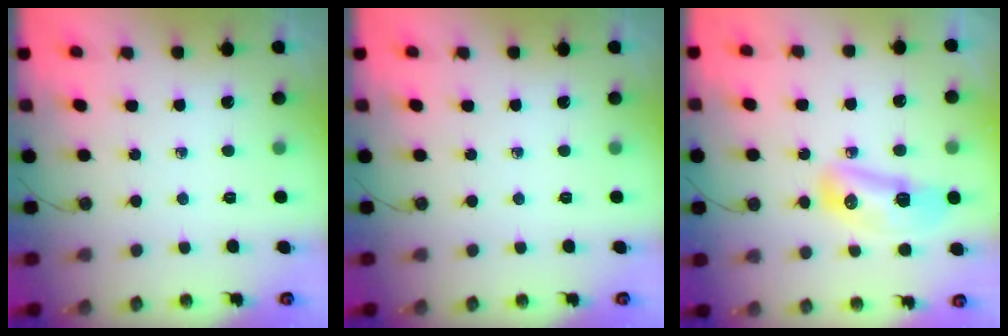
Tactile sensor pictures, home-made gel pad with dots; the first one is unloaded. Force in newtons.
{"total": 0.0}
{"total": 20.6, "press": 14.9, "slide": 14.3}